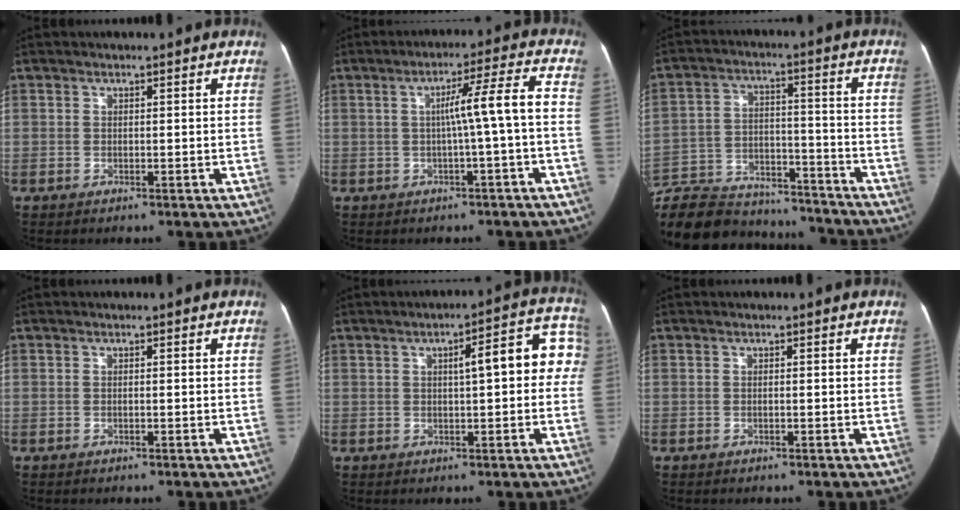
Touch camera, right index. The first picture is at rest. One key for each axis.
{"total": 6.9, "fx": -0.8, "fy": -0.9, "fz": 6.7, "tx": -0.104, "ty": 0.020, "tz": -0.009}
{"total": 24.2, "fx": -21.9, "fy": 6.9, "fz": 7.8, "tx": -0.175, "ty": -0.005, "tz": -0.327}
{"total": 0.0}
{"total": 9.8, "fx": 1.7, "fy": 2.6, "fz": 9.3, "tx": -0.110, "ty": 0.043, "tz": 0.017}
{"total": 0.0}